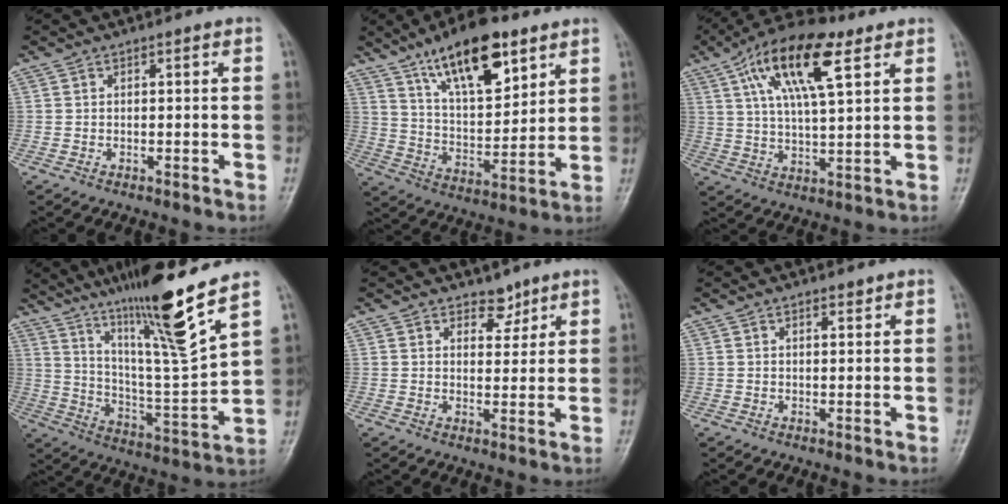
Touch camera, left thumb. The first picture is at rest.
{"total": 17.1, "force": [10.3, 6.7, 11.8], "torque": [-0.161, -0.051, 0.183]}
{"total": 16.1, "force": [7.3, 5.8, 13.1], "torque": [-0.223, -0.004, 0.124]}
{"total": 18.4, "force": [12.5, 0.3, 13.5], "torque": [-0.210, -0.076, 0.221]}
{"total": 3.4, "force": [2.6, 2.0, 0.9], "torque": [0.009, -0.018, 0.040]}
{"total": 1.2, "force": [0.9, 0.5, 0.6], "torque": [-0.006, -0.006, 0.014]}